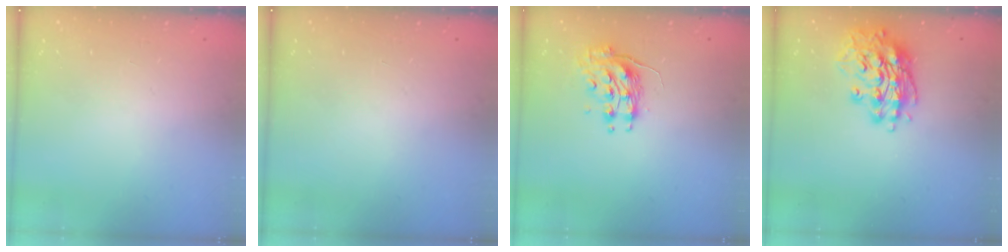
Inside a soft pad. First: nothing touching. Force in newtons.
{"total": 0.0}
{"total": 8.8, "press": 8.8, "slide": 0.0}
{"total": 15.4, "press": 15.2, "slide": 2.6}